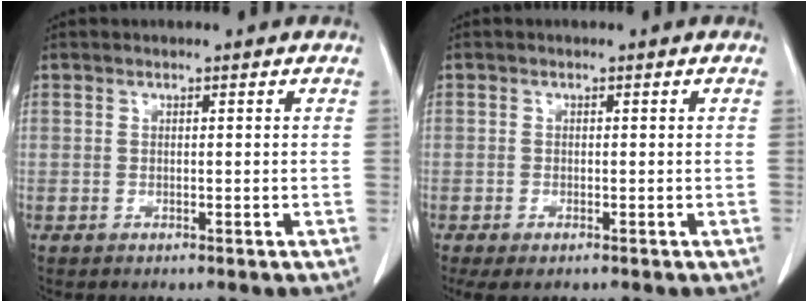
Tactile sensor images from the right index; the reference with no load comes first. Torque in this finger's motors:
{"motor_torque": [0.18, -0.23, 0.01, -0.03]}